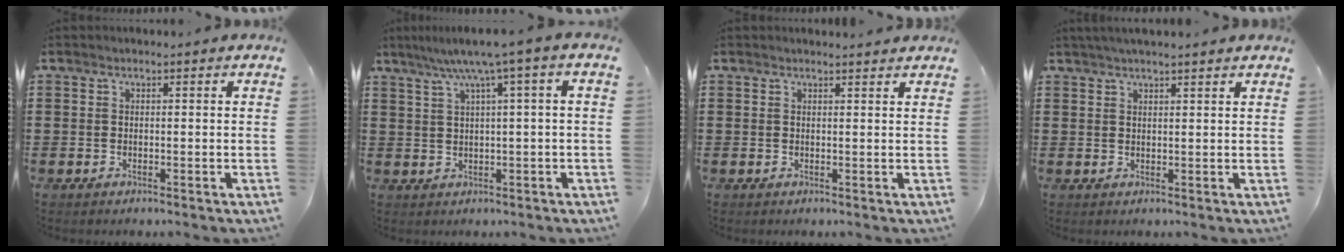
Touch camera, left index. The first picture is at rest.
{"total": 4.9, "force": [1.9, -0.4, 4.5], "torque": [-0.092, -0.005, 0.024]}
{"total": 1.2, "force": [1.2, 0.0, 0.2], "torque": [-0.007, -0.001, 0.024]}
{"total": 2.0, "force": [1.8, -0.2, 0.7], "torque": [-0.019, 0.002, 0.034]}